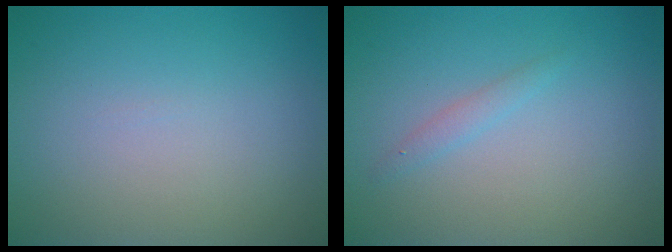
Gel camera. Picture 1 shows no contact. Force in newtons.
{"total": 0.9, "press": 0.9, "slide": 0.1}